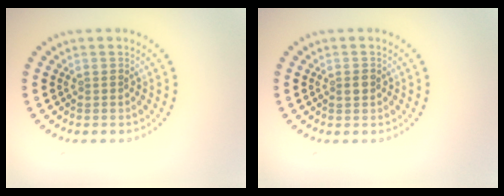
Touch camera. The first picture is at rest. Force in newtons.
{"total": 1.2, "press": 1.2, "slide": 0.1}